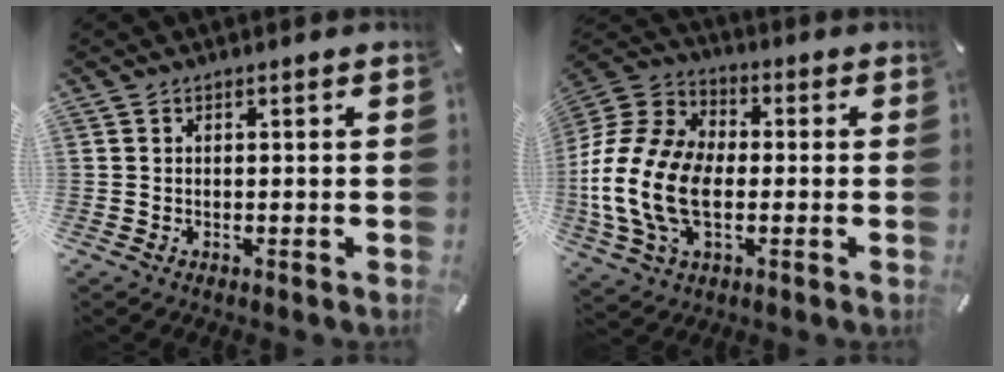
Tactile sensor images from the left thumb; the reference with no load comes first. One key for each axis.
{"total": 18.6, "fx": -4.0, "fy": 12.6, "fz": 13.1, "tx": -0.292, "ty": 0.019, "tz": -0.072}